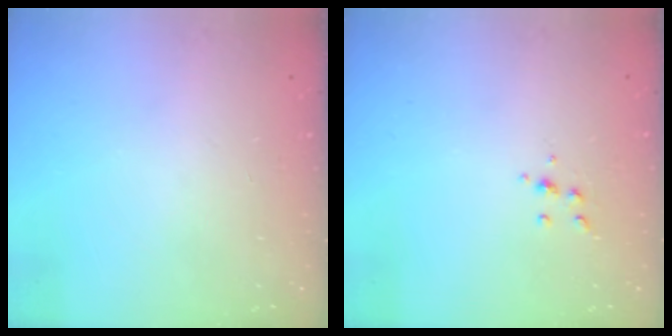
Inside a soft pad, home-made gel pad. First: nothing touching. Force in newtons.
{"total": 4.8, "press": 4.8, "slide": 0.5}